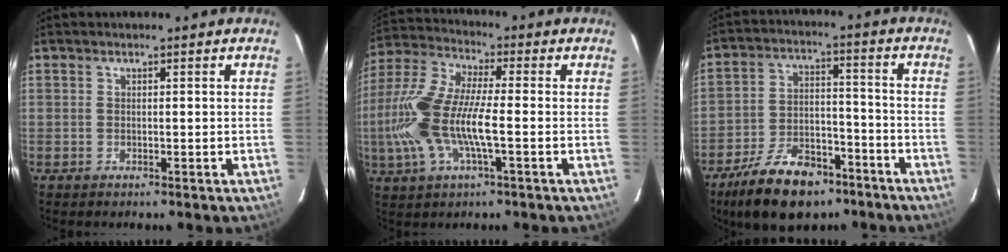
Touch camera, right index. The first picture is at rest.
{"total": 16.7, "force": [-2.9, 4.9, 15.7], "torque": [-0.330, -0.001, -0.062]}
{"total": 16.3, "force": [-11.3, 8.1, 8.4], "torque": [-0.177, 0.006, -0.177]}